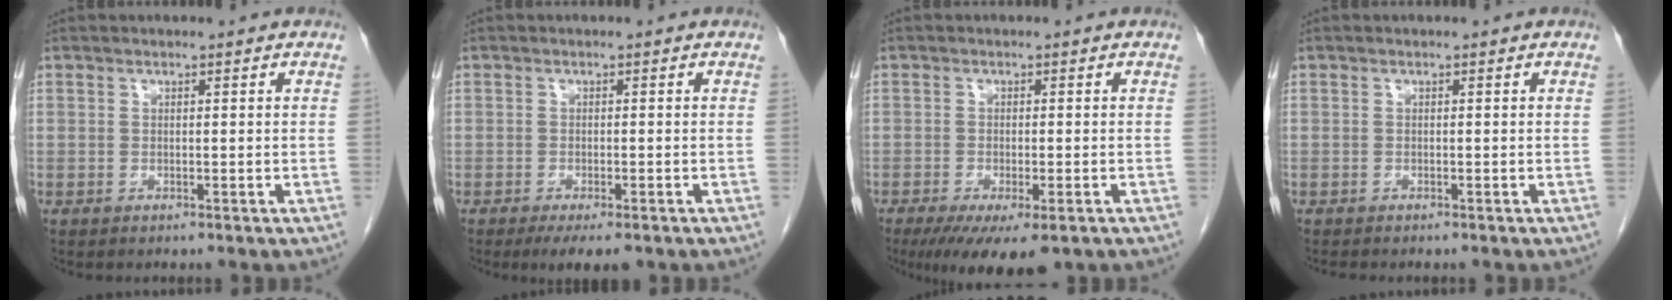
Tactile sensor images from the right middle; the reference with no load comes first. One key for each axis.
{"total": 4.7, "fx": -3.2, "fy": 1.3, "fz": 3.1, "tx": -0.042, "ty": -0.010, "tz": -0.046}
{"total": 8.7, "fx": -5.5, "fy": 2.6, "fz": 6.2, "tx": -0.090, "ty": -0.020, "tz": -0.085}
{"total": 1.1, "fx": -1.0, "fy": 0.1, "fz": 0.5, "tx": -0.011, "ty": -0.003, "tz": -0.013}